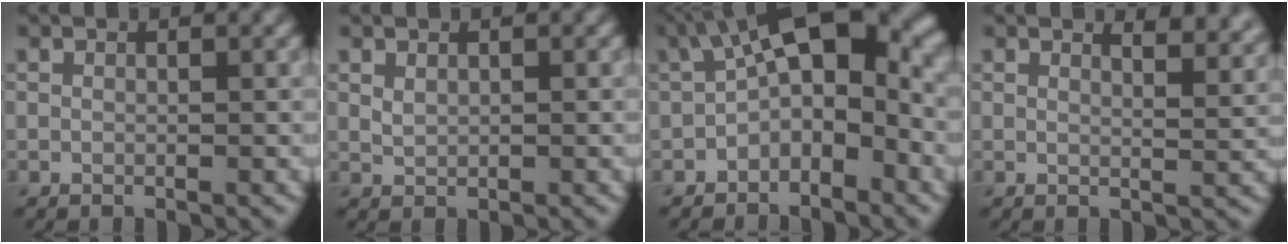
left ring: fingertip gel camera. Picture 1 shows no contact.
{"total": 0.8, "force": [0.4, 0.5, 0.5], "torque": [-0.015, -0.001, 0.011]}
{"total": 8.8, "force": [-0.6, 4.6, 7.4], "torque": [-0.108, 0.029, -0.026]}
{"total": 4.5, "force": [3.4, 1.7, 2.4], "torque": [-0.014, 0.019, 0.027]}